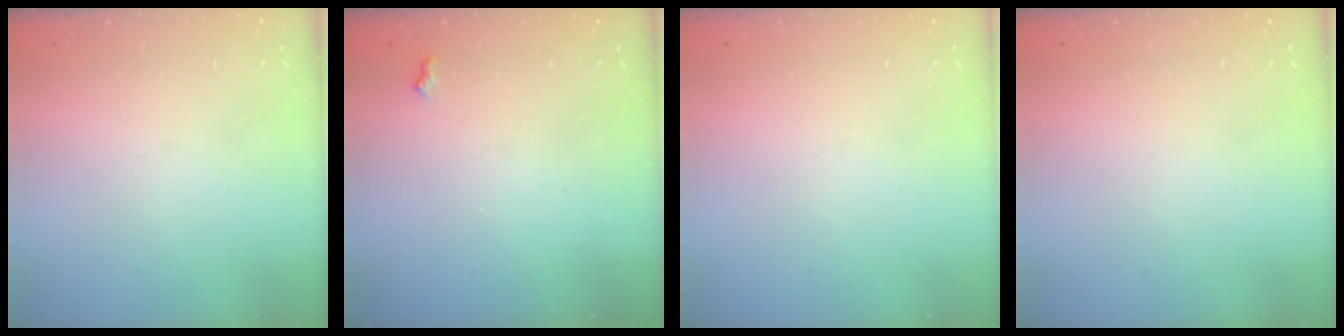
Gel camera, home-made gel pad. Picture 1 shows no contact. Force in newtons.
{"total": 4.8, "press": 4.8, "slide": 0.7}
{"total": 0.0}
{"total": 0.0}